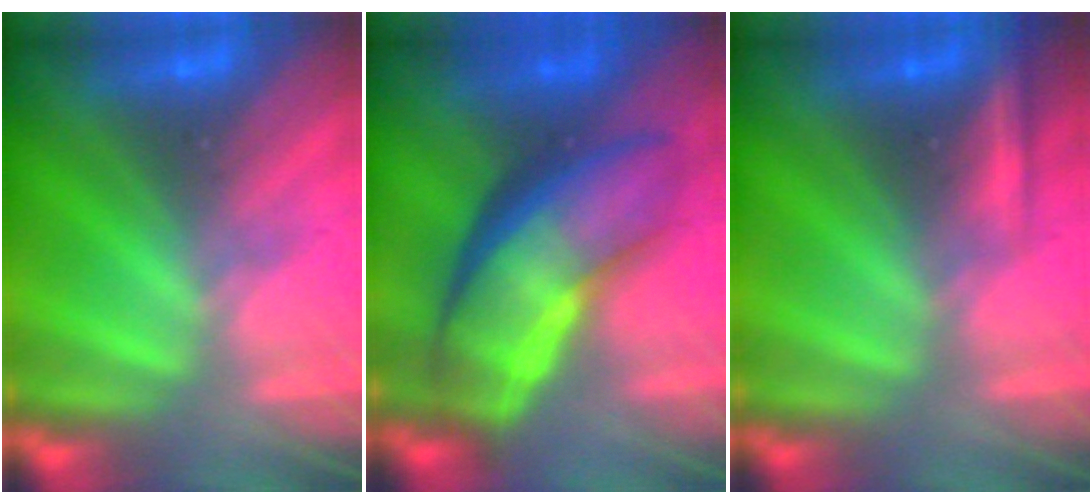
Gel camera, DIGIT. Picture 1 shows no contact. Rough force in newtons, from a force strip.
{"total": 7.2}
{"total": 2.2}